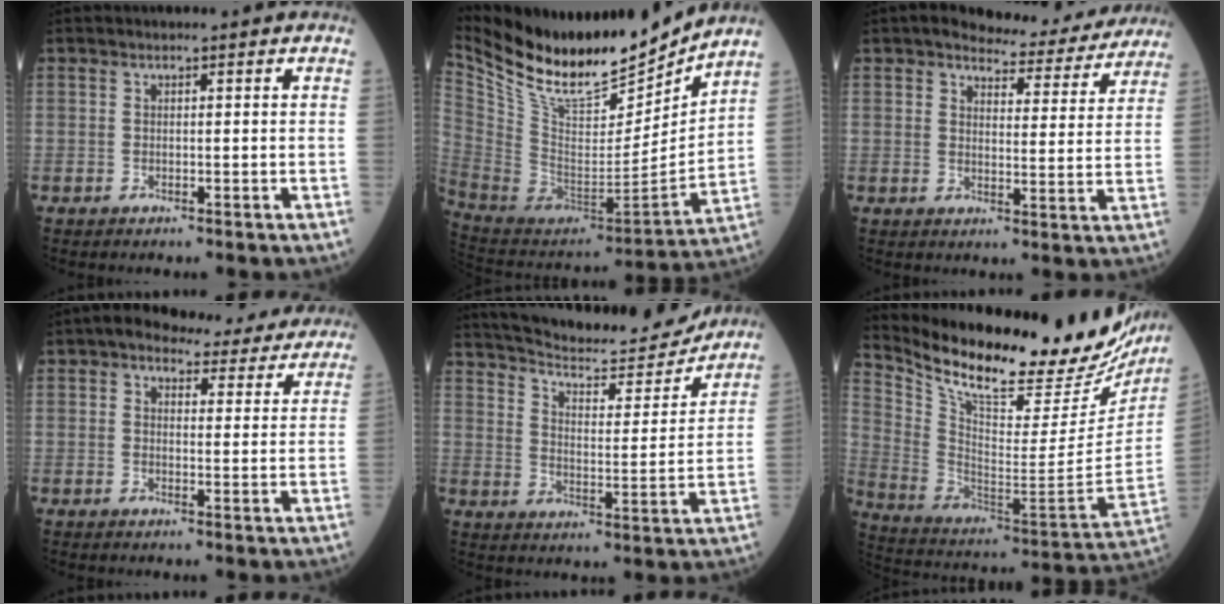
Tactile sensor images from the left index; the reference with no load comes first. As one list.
[{"total": 23.6, "force": [20.6, 5.0, 10.4], "torque": [-0.203, -0.034, 0.354]}, {"total": 10.0, "force": [9.5, 2.5, 2.0], "torque": [-0.017, -0.014, 0.110]}, {"total": 12.7, "force": [11.3, 4.3, 4.0], "torque": [-0.026, 0.014, 0.120]}, {"total": 17.7, "force": [16.8, 1.8, 5.3], "torque": [-0.094, -0.021, 0.248]}, {"total": 30.7, "force": [25.5, 7.5, 15.5], "torque": [-0.269, -0.055, 0.363]}]